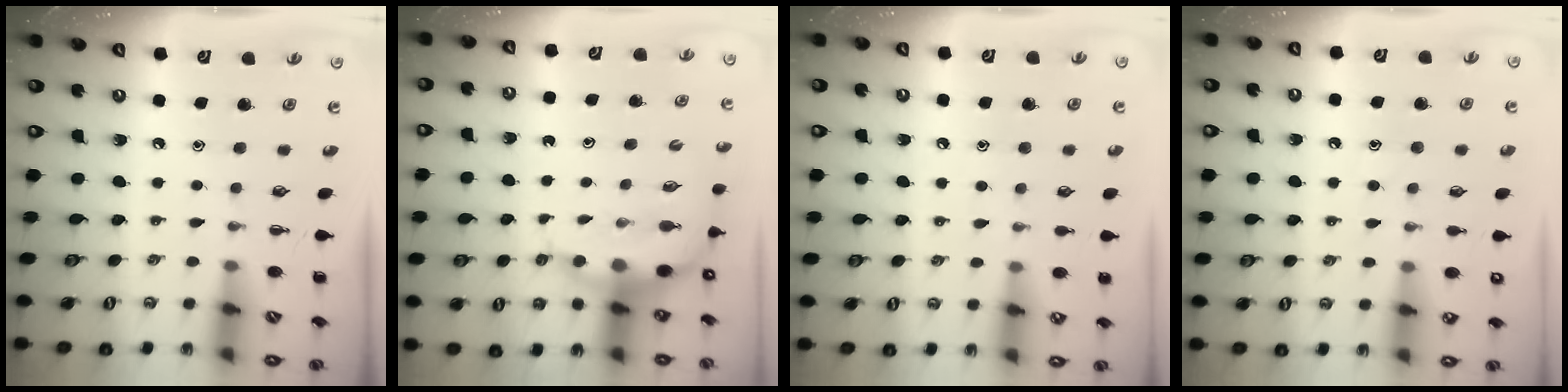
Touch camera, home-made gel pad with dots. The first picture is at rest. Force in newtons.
{"total": 7.1, "press": 6.9, "slide": 1.7}
{"total": 5.1, "press": 4.9, "slide": 1.4}
{"total": 6.9, "press": 6.8, "slide": 1.2}